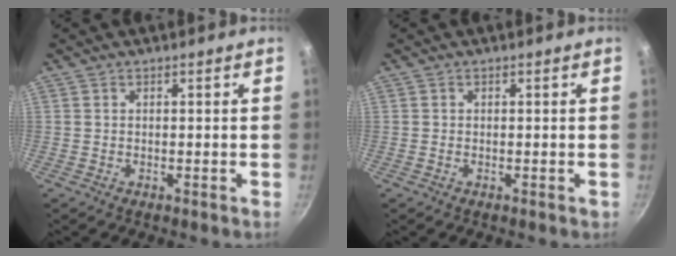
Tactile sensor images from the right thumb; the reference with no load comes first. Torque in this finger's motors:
{"motor_torque": [0.36, 0.52, -0.26, 0.11, 0.05]}